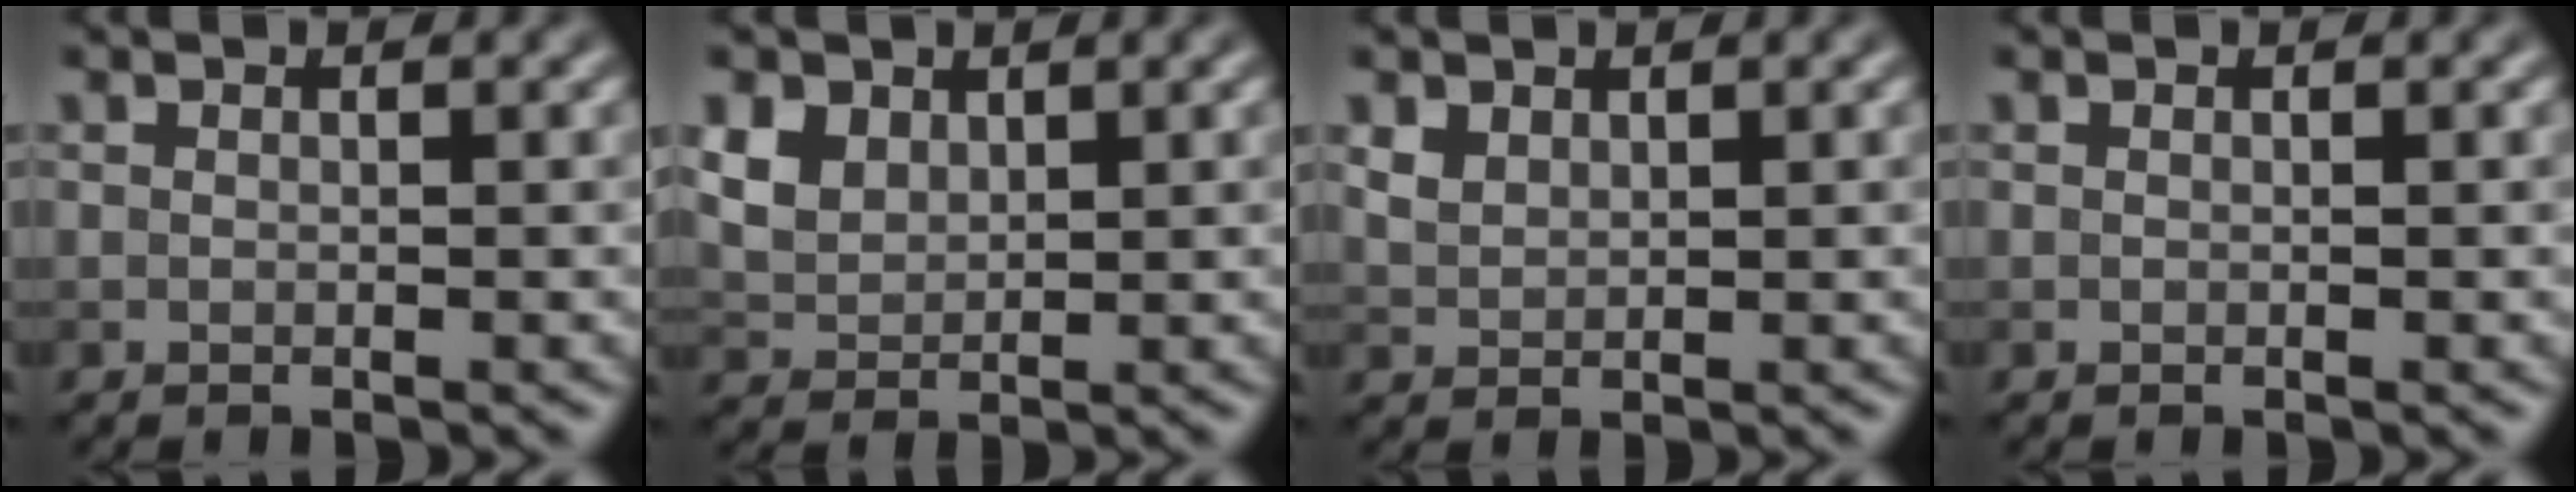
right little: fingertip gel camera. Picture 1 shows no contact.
{"total": 4.3, "force": [2.4, 2.9, 2.2], "torque": [-0.064, 0.005, 0.052]}
{"total": 1.6, "force": [1.1, 0.9, 0.6], "torque": [-0.017, 0.000, 0.026]}
{"total": 0.0}